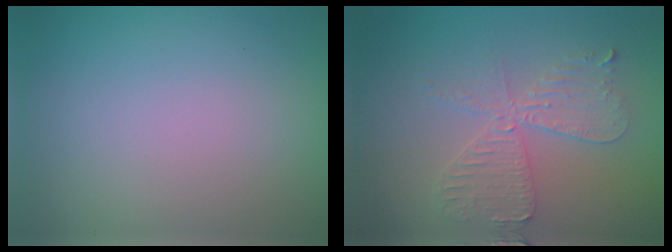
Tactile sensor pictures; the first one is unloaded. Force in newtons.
{"total": 4.1, "press": 3.6, "slide": 1.9}